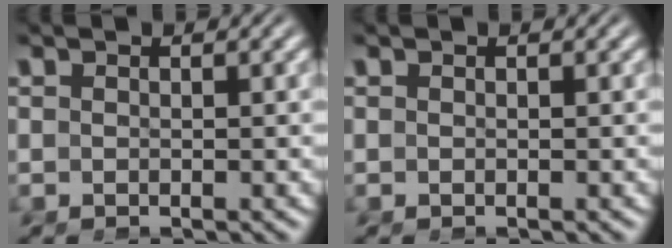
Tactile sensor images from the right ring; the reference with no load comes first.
{"total": 0.0}